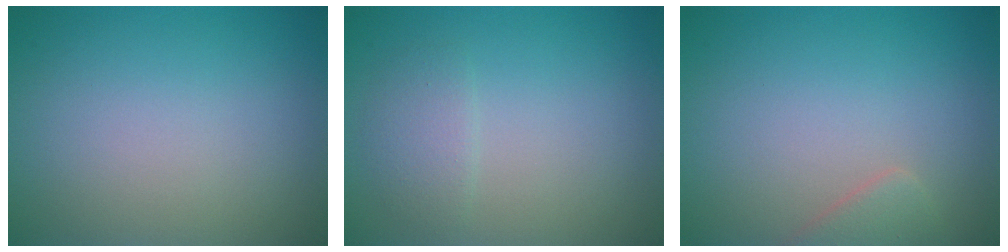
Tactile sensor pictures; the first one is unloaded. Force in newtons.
{"total": 1.5, "press": 1.5, "slide": 0.1}
{"total": 1.8, "press": 1.8, "slide": 0.1}